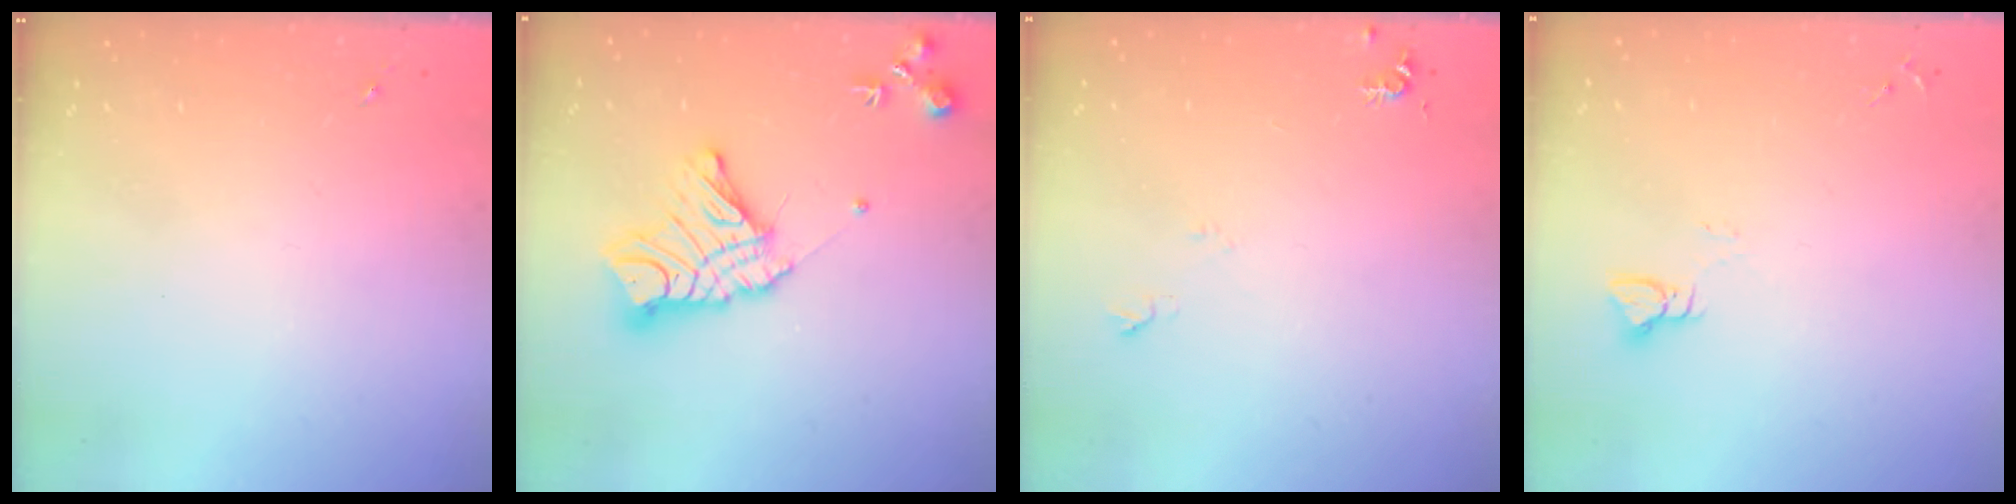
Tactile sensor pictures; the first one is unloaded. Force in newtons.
{"total": 15.8, "press": 15.7, "slide": 1.4}
{"total": 5.5, "press": 5.5, "slide": 0.7}
{"total": 2.9, "press": 2.9, "slide": 0.3}